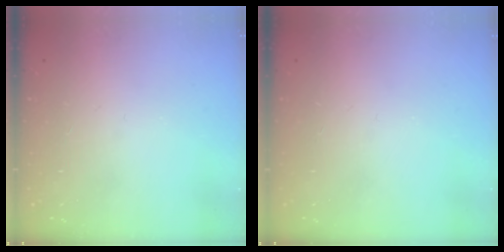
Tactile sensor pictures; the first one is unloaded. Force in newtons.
{"total": 0.0}